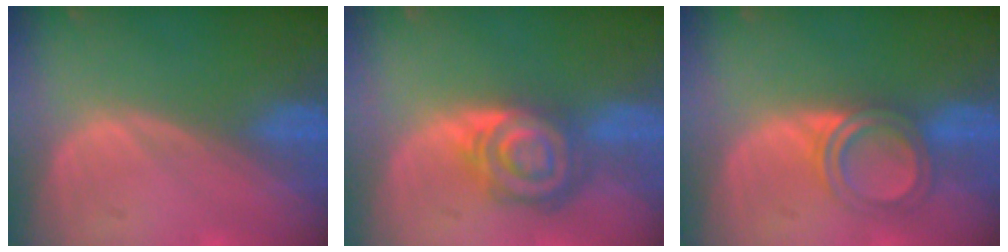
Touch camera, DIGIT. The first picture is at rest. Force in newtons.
{"total": 8.1, "press": 7.0, "slide": 3.9}
{"total": 4.8, "press": 4.6, "slide": 1.3}